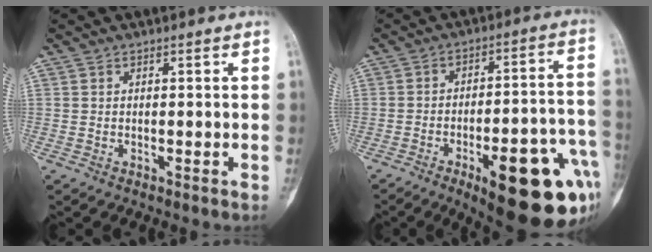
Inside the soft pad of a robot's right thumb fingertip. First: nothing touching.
{"total": 23.6, "force": [-10.3, 7.6, 19.8], "torque": [-0.197, 0.049, -0.128]}